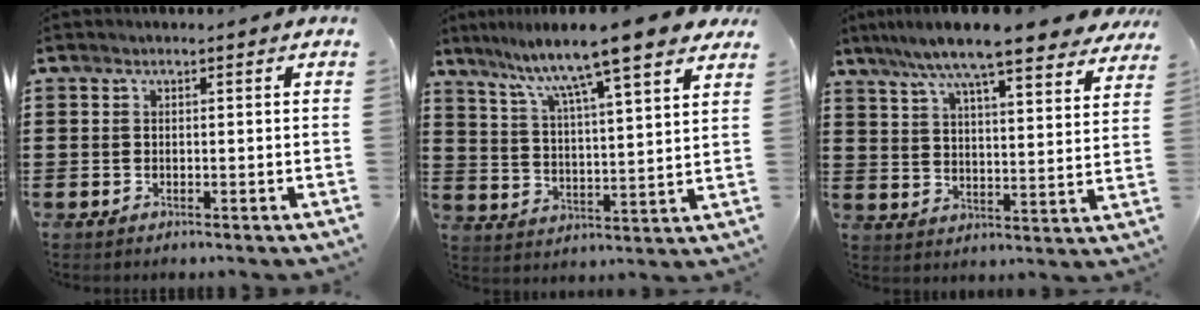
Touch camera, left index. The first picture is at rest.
{"total": 9.0, "force": [7.6, -0.4, 4.8], "torque": [-0.115, -0.051, 0.119]}
{"total": 9.5, "force": [8.1, 0.3, 5.0], "torque": [-0.118, -0.038, 0.134]}